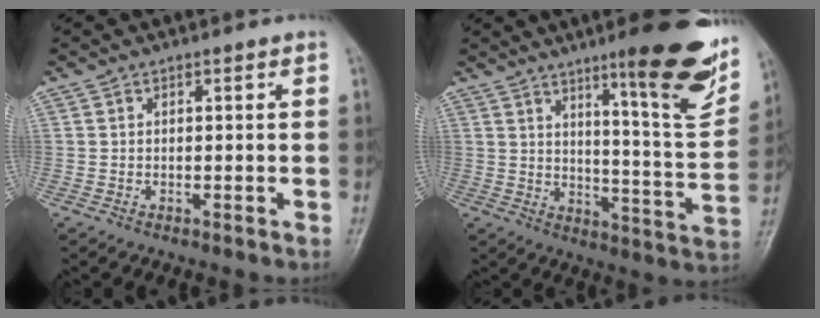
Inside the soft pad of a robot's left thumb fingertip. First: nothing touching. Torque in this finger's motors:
{"motor_torque": [0.72, 0.30, 1.45, -1.34, 0.29]}